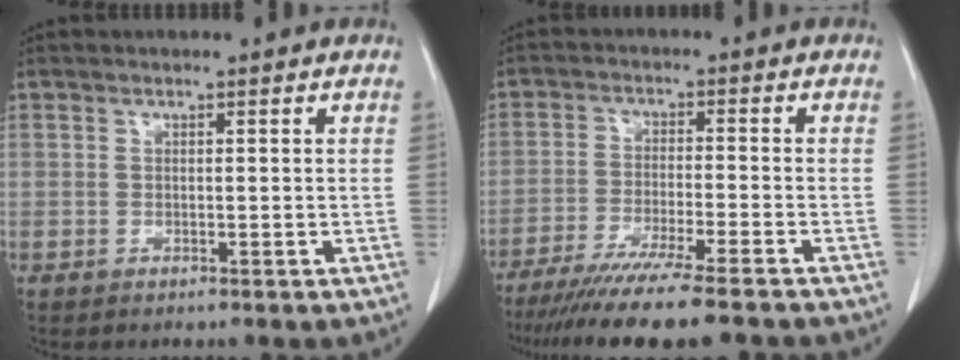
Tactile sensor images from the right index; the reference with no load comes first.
{"total": 14.8, "force": [-12.5, -0.5, 8.0], "torque": [-0.118, -0.046, -0.197]}